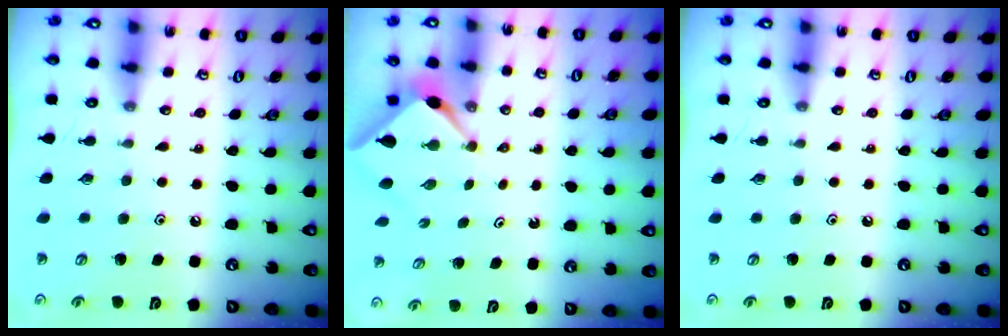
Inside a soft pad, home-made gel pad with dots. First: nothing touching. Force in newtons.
{"total": 2.2, "press": 2.2, "slide": 0.3}
{"total": 0.0}